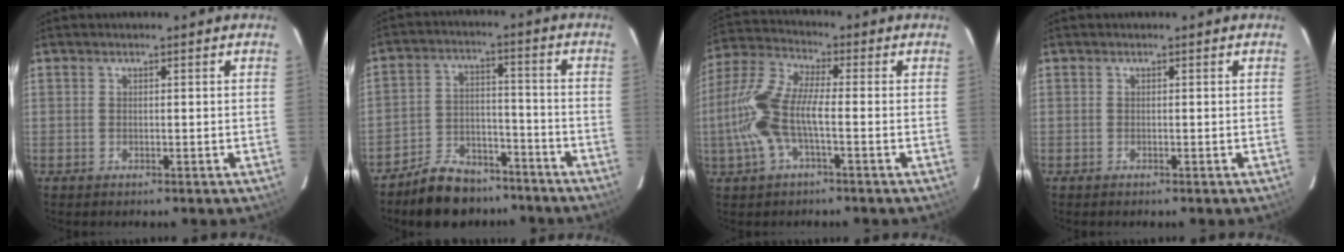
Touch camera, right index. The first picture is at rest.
{"total": 12.2, "force": [-9.8, 6.1, 3.9], "torque": [-0.093, 0.026, -0.144]}
{"total": 11.9, "force": [-2.4, 4.0, 11.0], "torque": [-0.246, 0.008, -0.051]}
{"total": 0.0}